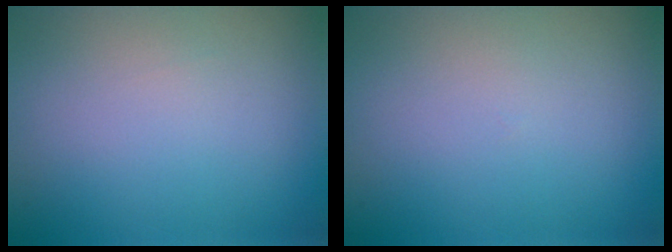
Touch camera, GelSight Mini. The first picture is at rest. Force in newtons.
{"total": 0.0}